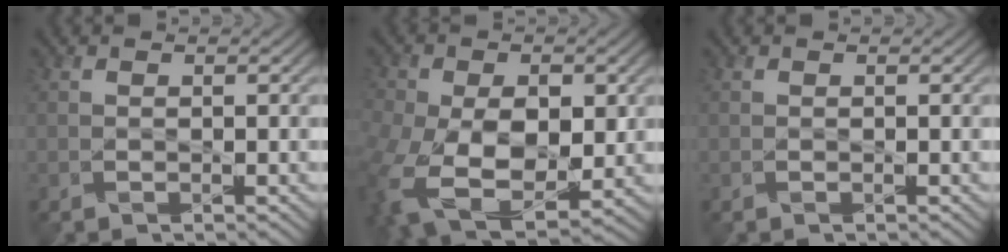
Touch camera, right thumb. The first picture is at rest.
{"total": 14.6, "force": [-2.9, 9.7, 10.5], "torque": [-0.222, -0.047, -0.021]}
{"total": 0.0}